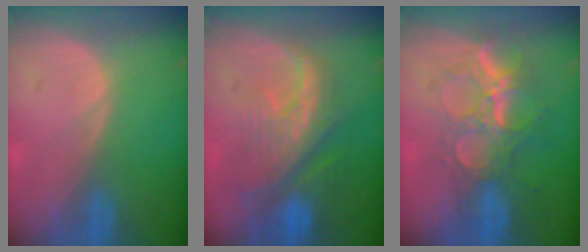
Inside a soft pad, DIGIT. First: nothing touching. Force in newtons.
{"total": 10.1, "press": 8.9, "slide": 4.7}
{"total": 8.9, "press": 7.8, "slide": 4.3}